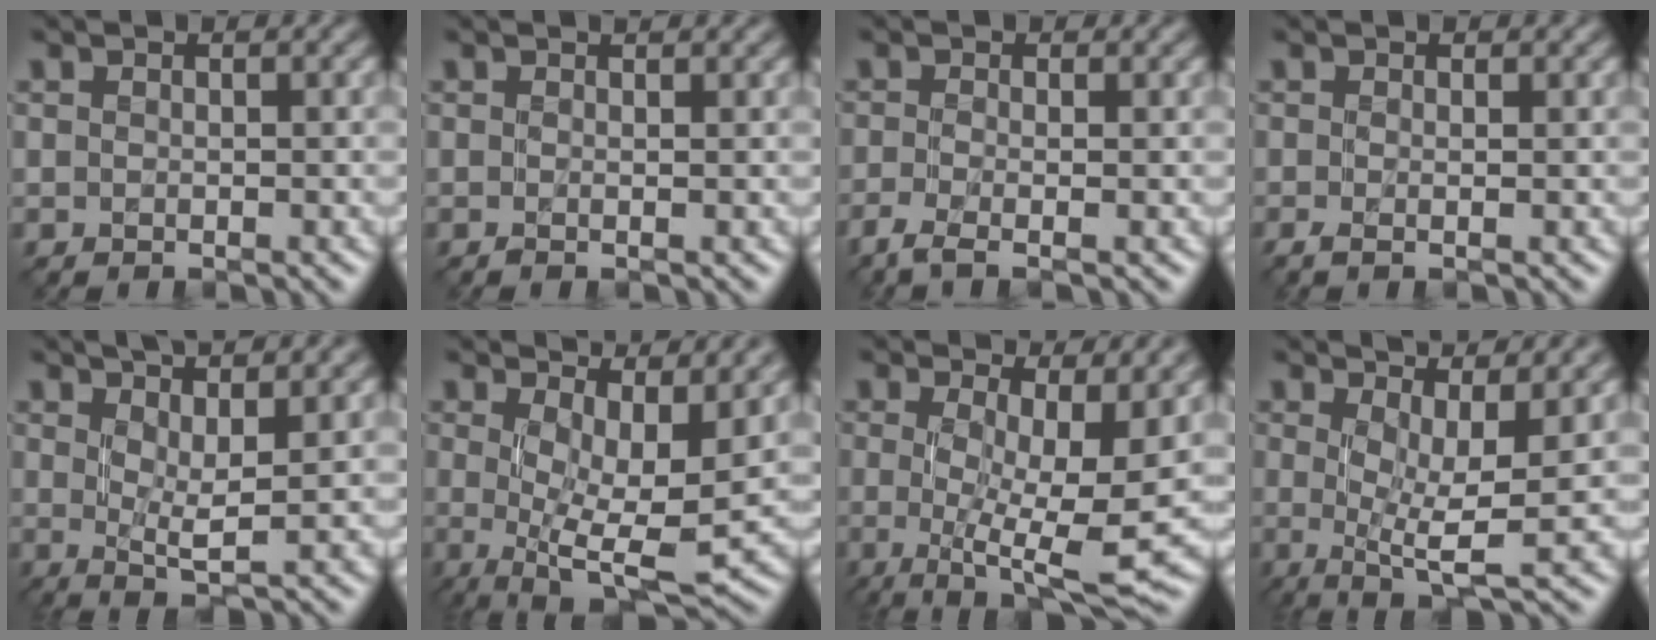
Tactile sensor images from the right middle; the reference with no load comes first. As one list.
[{"total": 1.3, "force": [0.4, 0.4, 1.2], "torque": [-0.020, -0.003, -0.004]}, {"total": 2.6, "force": [-1.4, 0.7, 2.0], "torque": [-0.043, -0.015, -0.038]}, {"total": 1.5, "force": [0.0, 0.4, 1.4], "torque": [-0.028, -0.001, -0.004]}, {"total": 6.0, "force": [2.5, 1.3, 5.3], "torque": [-0.076, 0.000, 0.041]}, {"total": 9.7, "force": [2.4, 3.3, 8.8], "torque": [-0.131, -0.012, 0.044]}, {"total": 11.0, "force": [0.6, 3.3, 10.5], "torque": [-0.147, -0.014, 0.012]}, {"total": 8.2, "force": [1.6, 2.2, 7.8], "torque": [-0.116, 0.000, 0.028]}]